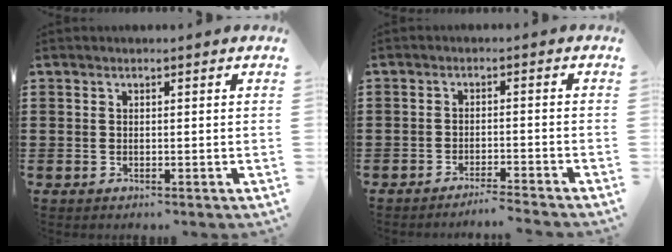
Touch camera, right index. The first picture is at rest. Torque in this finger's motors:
{"motor_torque": [-0.11, 0.40, -0.02, 0.00]}